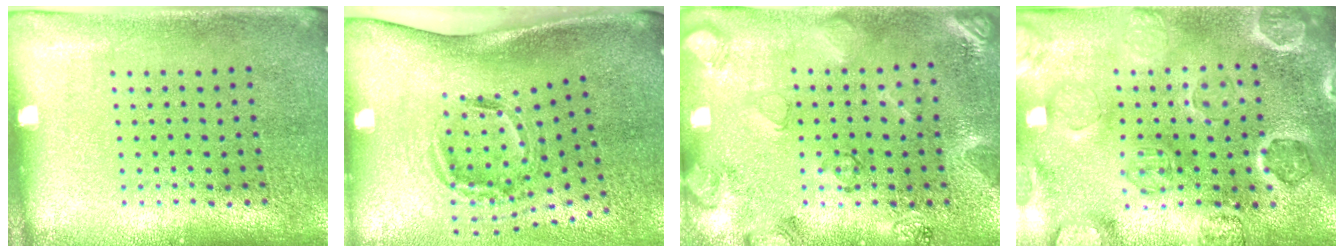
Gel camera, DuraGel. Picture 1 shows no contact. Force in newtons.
{"total": 2.0, "press": 1.2, "slide": 1.6}
{"total": 2.1, "press": 1.8, "slide": 1.0}
{"total": 2.4, "press": 2.4, "slide": 0.2}